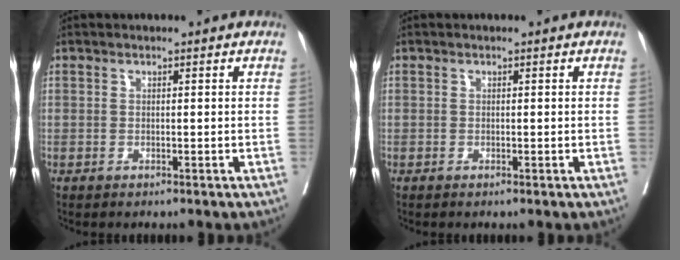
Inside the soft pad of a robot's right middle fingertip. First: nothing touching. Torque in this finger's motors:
{"motor_torque": [0.08, 0.11, -0.03, 0.00]}